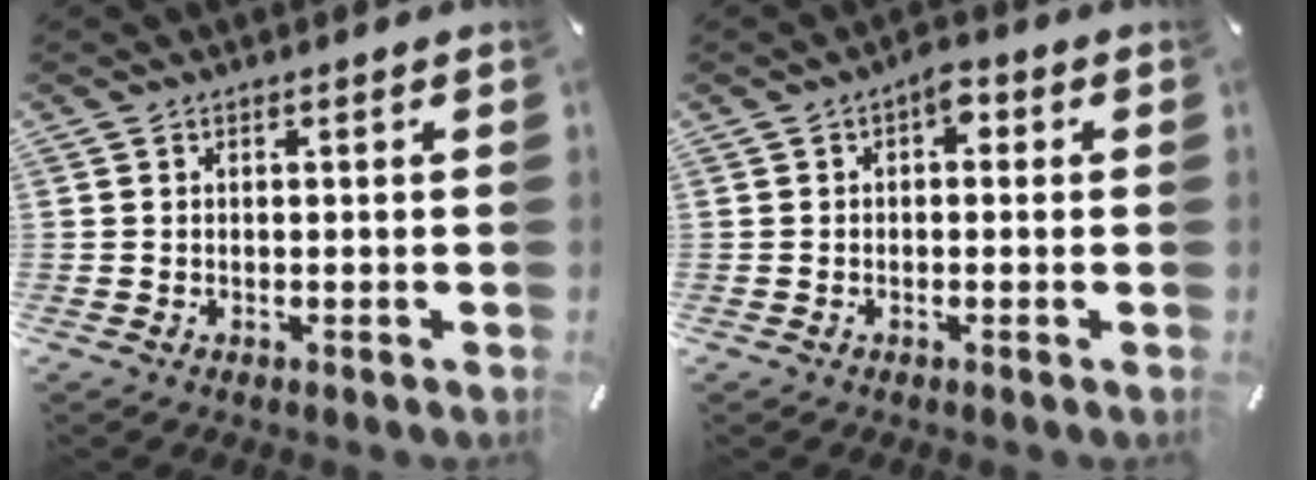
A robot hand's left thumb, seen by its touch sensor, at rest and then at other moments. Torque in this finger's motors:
{"motor_torque": [-0.21, -0.28, 0.21, 0.11, 0.09]}